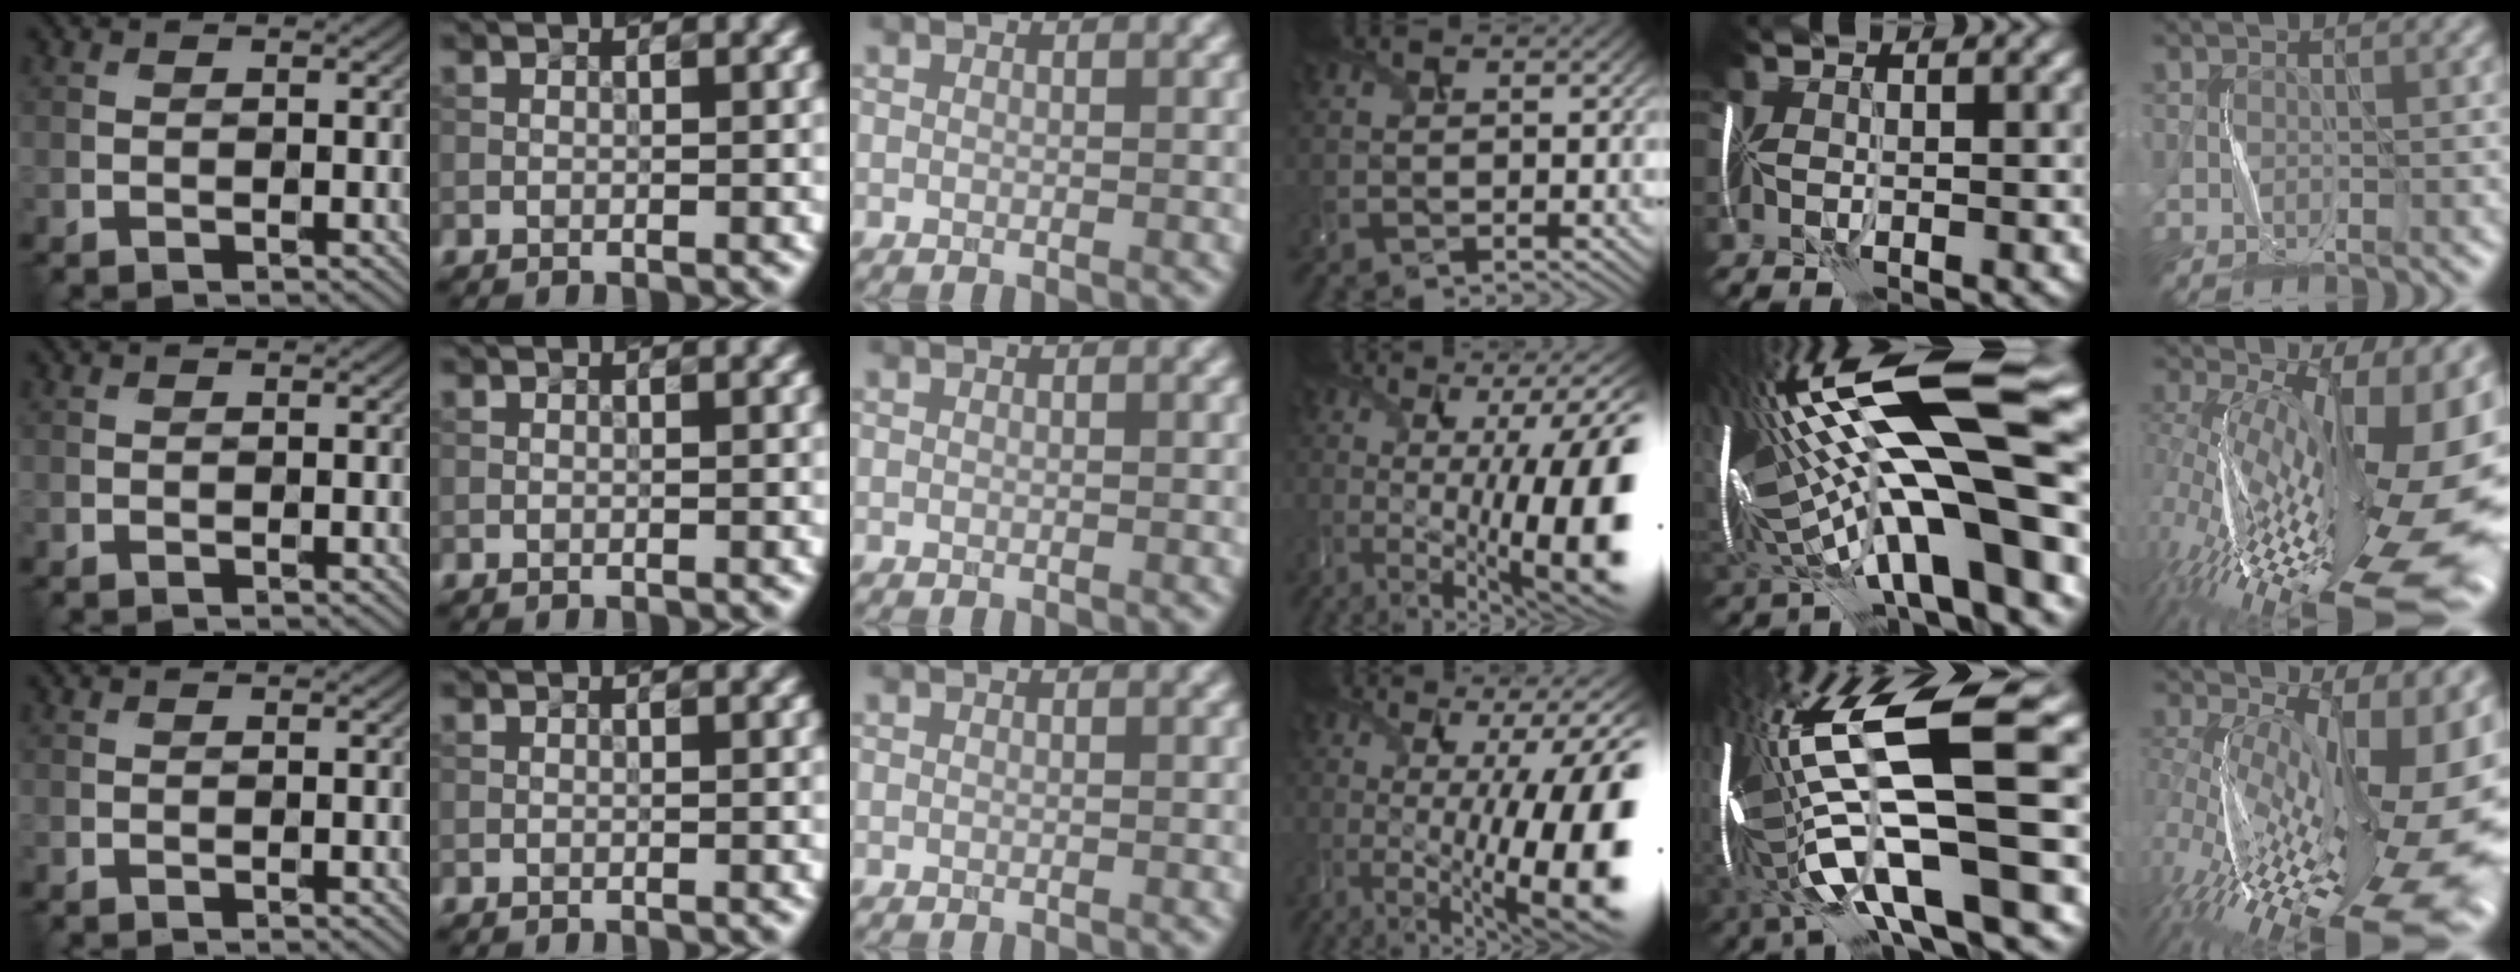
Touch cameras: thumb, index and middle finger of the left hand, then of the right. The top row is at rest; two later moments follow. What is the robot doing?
{"motion": "shake", "object": "plastic piggy bank"}